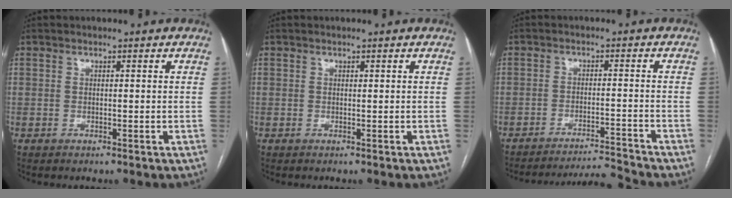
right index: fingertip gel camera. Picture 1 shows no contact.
{"total": 0.0}
{"total": 7.8, "force": [-6.9, -3.4, -0.8], "torque": [0.008, 0.002, -0.118]}